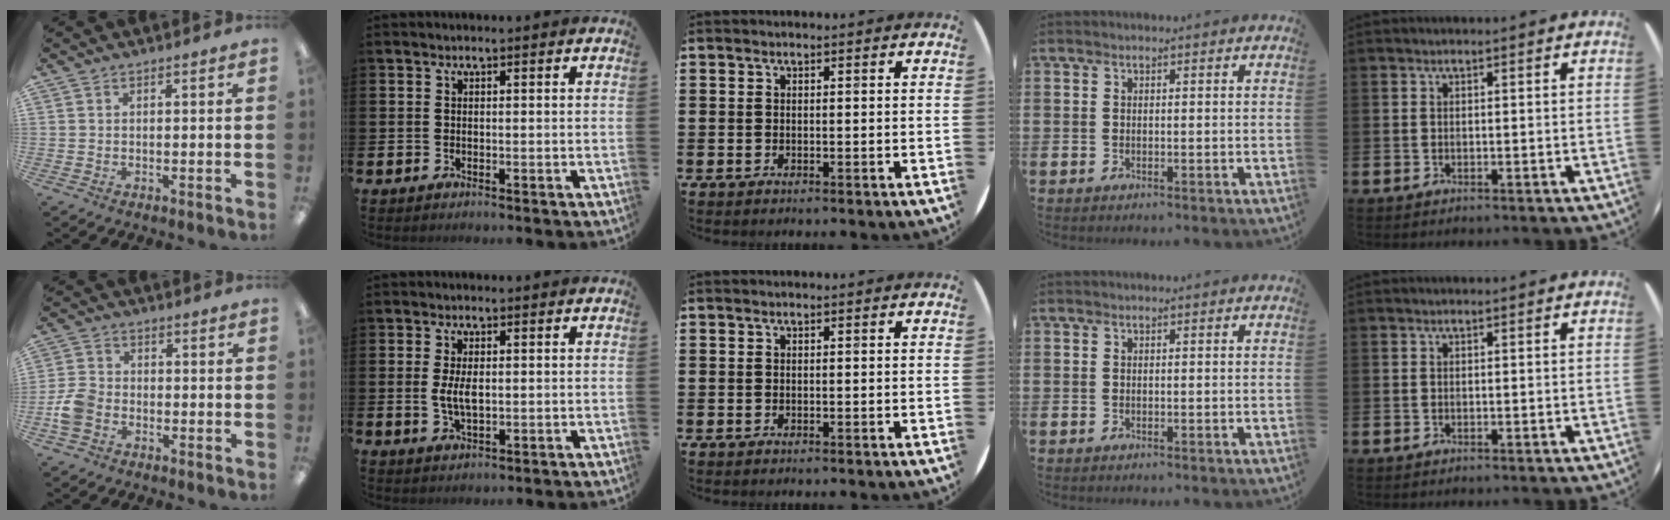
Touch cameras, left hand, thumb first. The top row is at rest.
{"thumb": {"total": 6.2, "force": [-2.3, 4.6, 3.4], "torque": [-0.065, 0.016, -0.039]}, "index": {"total": 3.5, "force": [0.3, 1.6, 3.1], "torque": [-0.048, -0.001, 0.001]}}